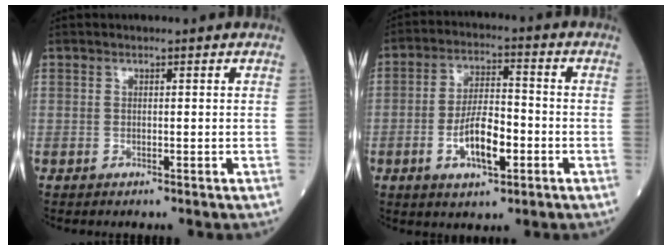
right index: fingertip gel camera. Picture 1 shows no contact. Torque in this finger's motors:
{"motor_torque": [0.45, -0.05, 0.23, 0.05]}